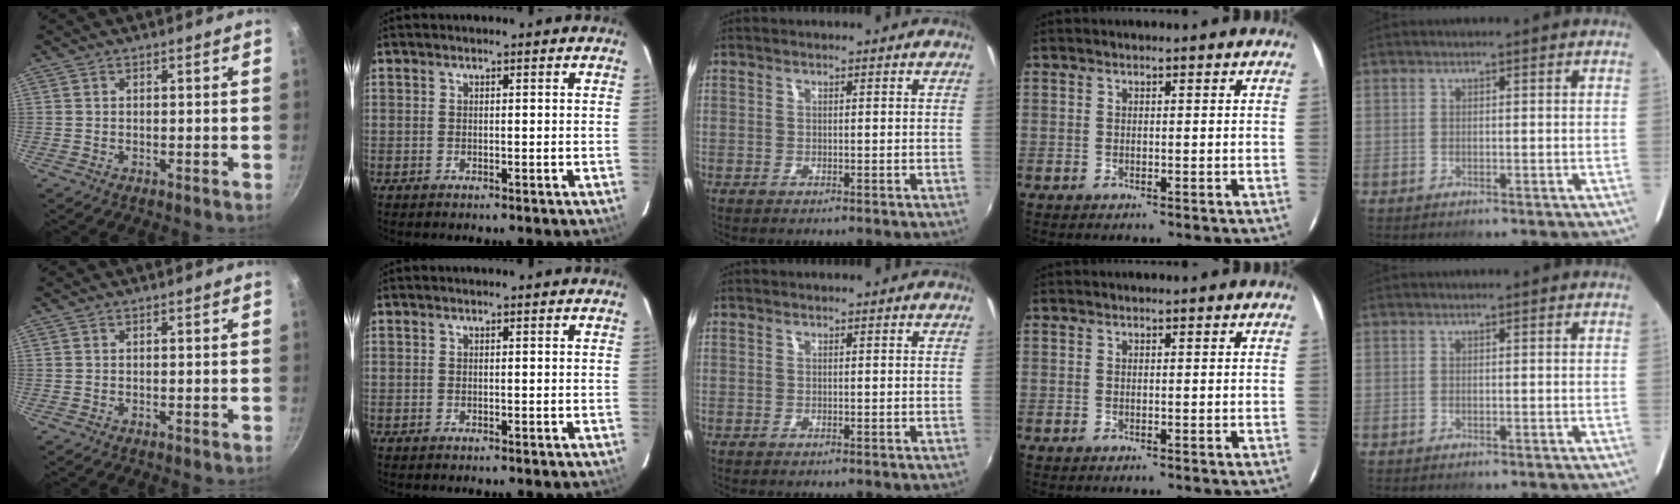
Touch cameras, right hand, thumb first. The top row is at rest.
{}